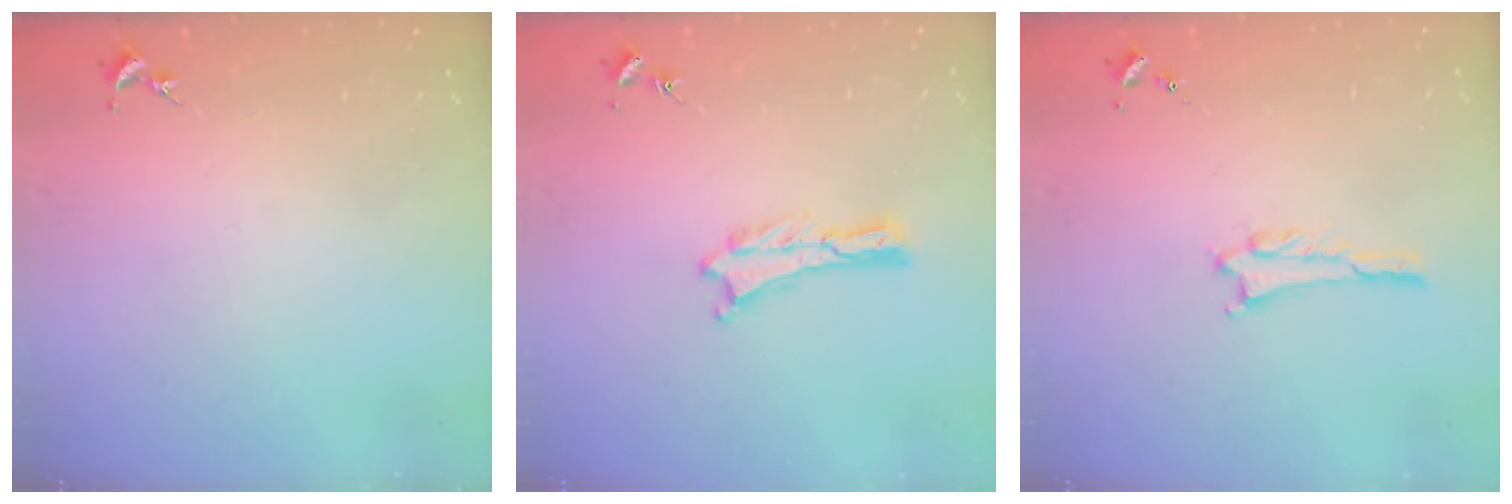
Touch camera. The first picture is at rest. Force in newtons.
{"total": 0.0}
{"total": 0.6, "press": 0.6, "slide": 0.1}